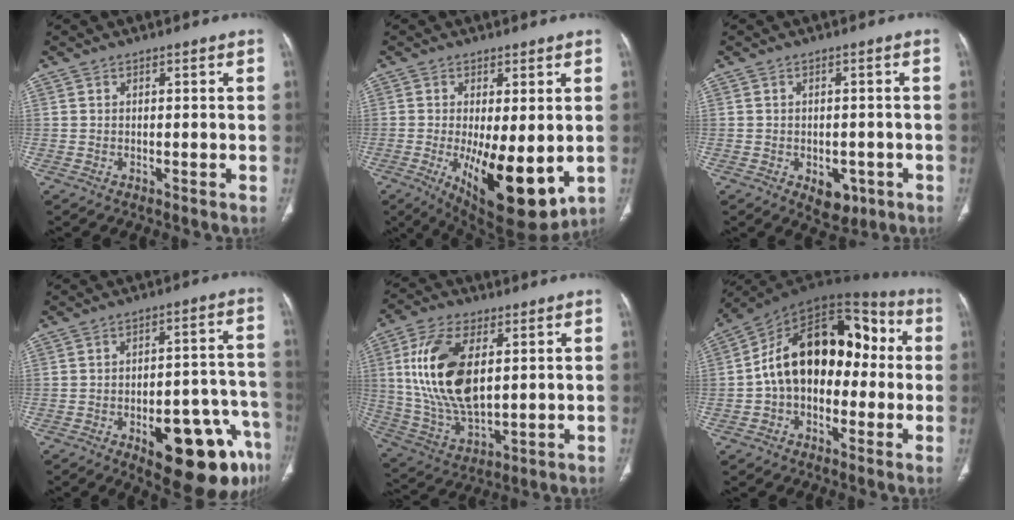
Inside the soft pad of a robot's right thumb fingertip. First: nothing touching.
{"total": 15.4, "force": [-3.0, 5.7, 13.9], "torque": [-0.216, -0.031, -0.027]}
{"total": 5.5, "force": [-2.2, 3.6, 3.5], "torque": [-0.024, 0.008, -0.018]}
{"total": 19.7, "force": [-9.6, 7.5, 15.4], "torque": [-0.133, 0.056, -0.115]}
{"total": 18.1, "force": [3.8, 9.2, 15.1], "torque": [-0.298, -0.013, 0.081]}
{"total": 20.0, "force": [0.1, 13.0, 15.2], "torque": [-0.208, 0.060, -0.010]}